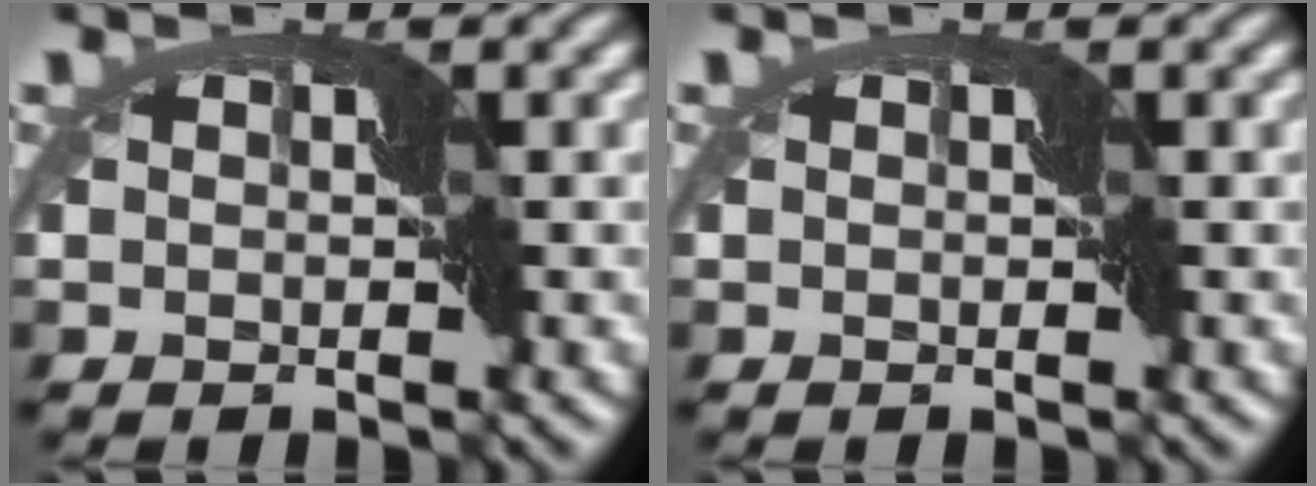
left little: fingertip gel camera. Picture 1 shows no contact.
{"total": 0.0}